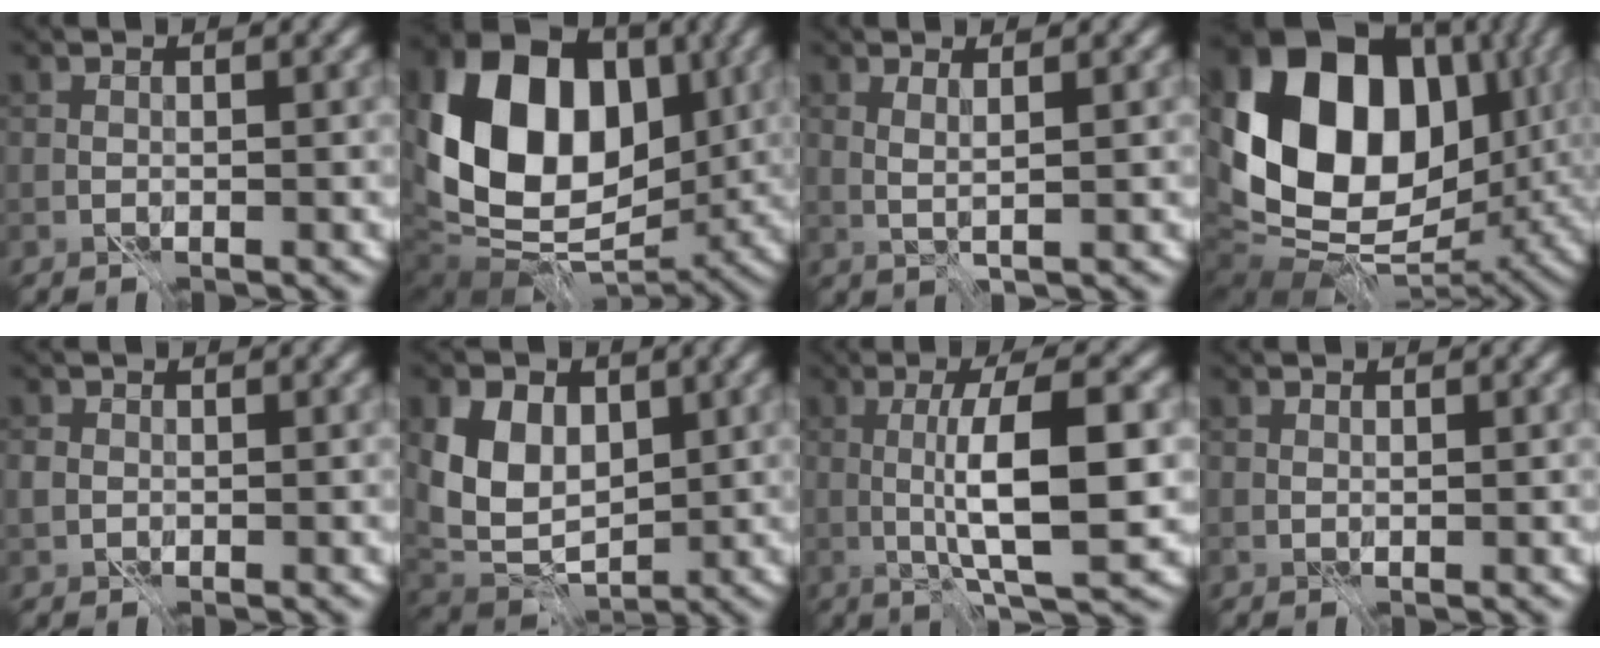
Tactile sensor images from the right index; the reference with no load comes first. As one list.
[{"total": 14.4, "force": [2.0, 10.4, 9.8], "torque": [-0.177, 0.007, 0.030]}, {"total": 1.4, "force": [0.8, 0.1, 1.1], "torque": [-0.021, -0.003, 0.012]}, {"total": 19.5, "force": [2.9, 14.6, 12.6], "torque": [-0.239, 0.008, 0.070]}, {"total": 1.5, "force": [-0.1, 1.3, 0.6], "torque": [-0.016, -0.001, -0.003]}, {"total": 6.5, "force": [1.7, 4.7, 4.2], "torque": [-0.086, -0.009, 0.029]}, {"total": 8.2, "force": [-0.2, 1.7, 8.0], "torque": [-0.127, 0.001, -0.003]}, {"total": 0.0}]